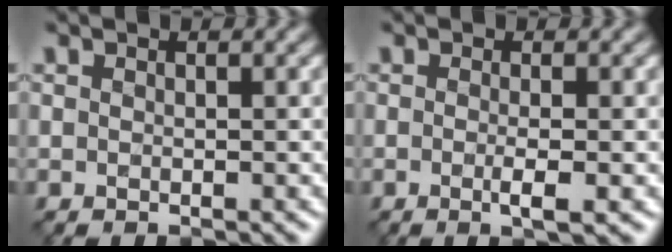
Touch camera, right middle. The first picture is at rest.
{"total": 2.2, "force": [-0.3, 0.5, 2.1], "torque": [-0.032, -0.002, -0.007]}